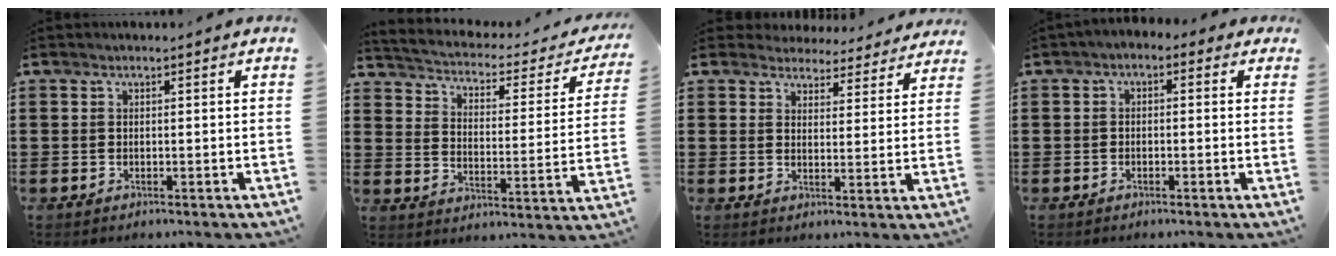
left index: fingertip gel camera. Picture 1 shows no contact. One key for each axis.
{"total": 1.7, "fx": 1.5, "fy": 0.4, "fz": 0.6, "tx": -0.030, "ty": -0.024, "tz": 0.014}
{"total": 4.2, "fx": 4.1, "fy": 0.8, "fz": 0.3, "tx": -0.024, "ty": -0.016, "tz": 0.074}
{"total": 1.6, "fx": -1.3, "fy": 0.7, "fz": 0.6, "tx": -0.020, "ty": 0.003, "tz": -0.032}